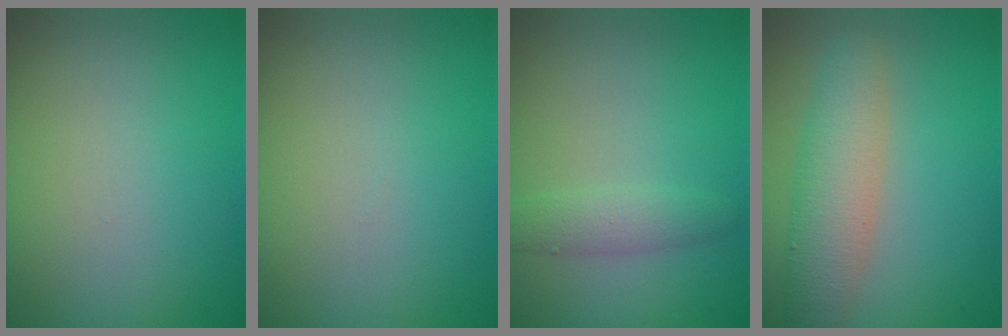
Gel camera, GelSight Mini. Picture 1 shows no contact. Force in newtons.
{"total": 0.0}
{"total": 1.9, "press": 1.9, "slide": 0.1}
{"total": 4.5, "press": 4.5, "slide": 0.2}